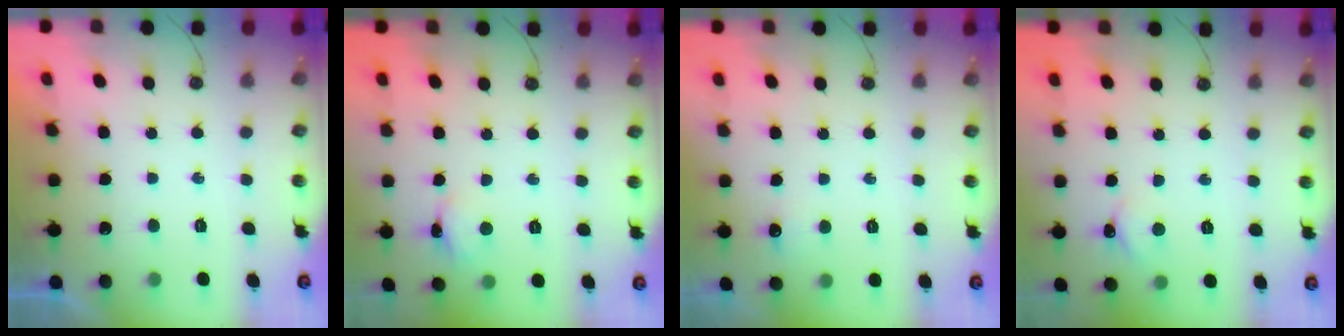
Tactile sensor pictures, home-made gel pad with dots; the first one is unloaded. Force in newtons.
{"total": 3.0, "press": 3.0, "slide": 0.4}
{"total": 4.1, "press": 4.0, "slide": 0.6}
{"total": 1.7, "press": 1.7, "slide": 0.2}